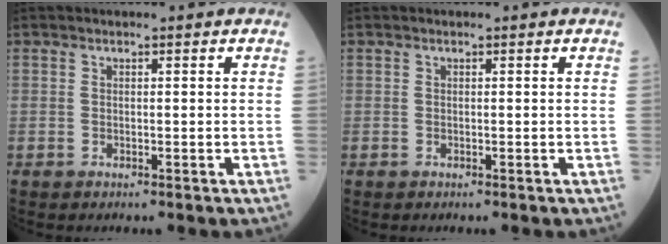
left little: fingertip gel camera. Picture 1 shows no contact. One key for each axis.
{"total": 0.0}